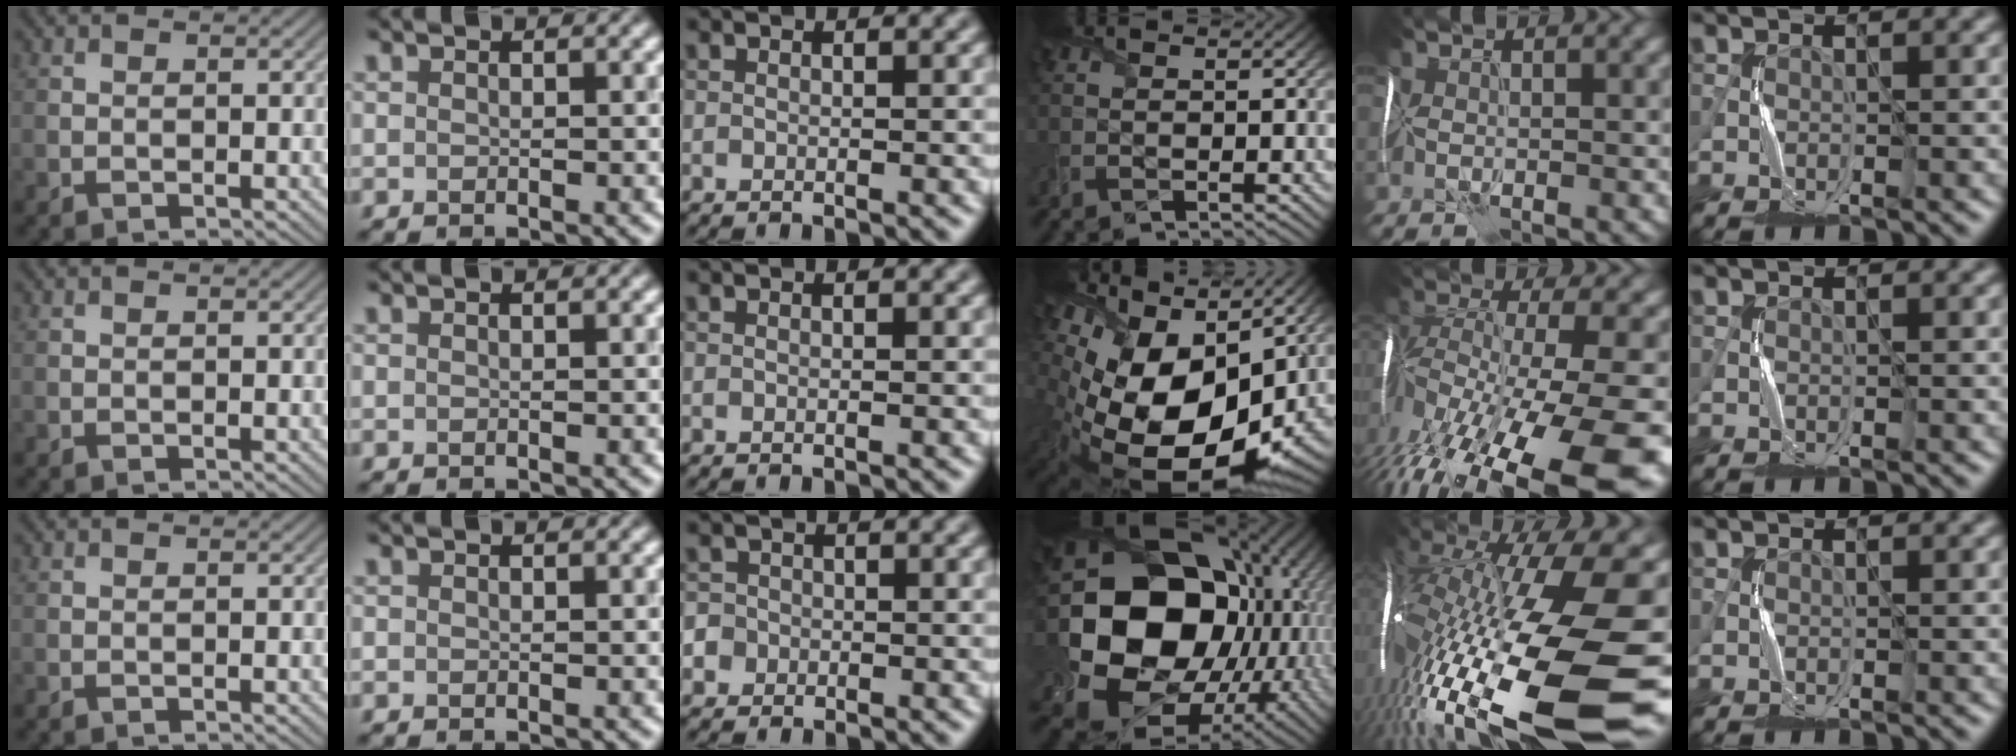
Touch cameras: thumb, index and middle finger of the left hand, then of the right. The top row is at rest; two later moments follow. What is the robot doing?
{"motion": "wrap", "object": "receipt paper"}